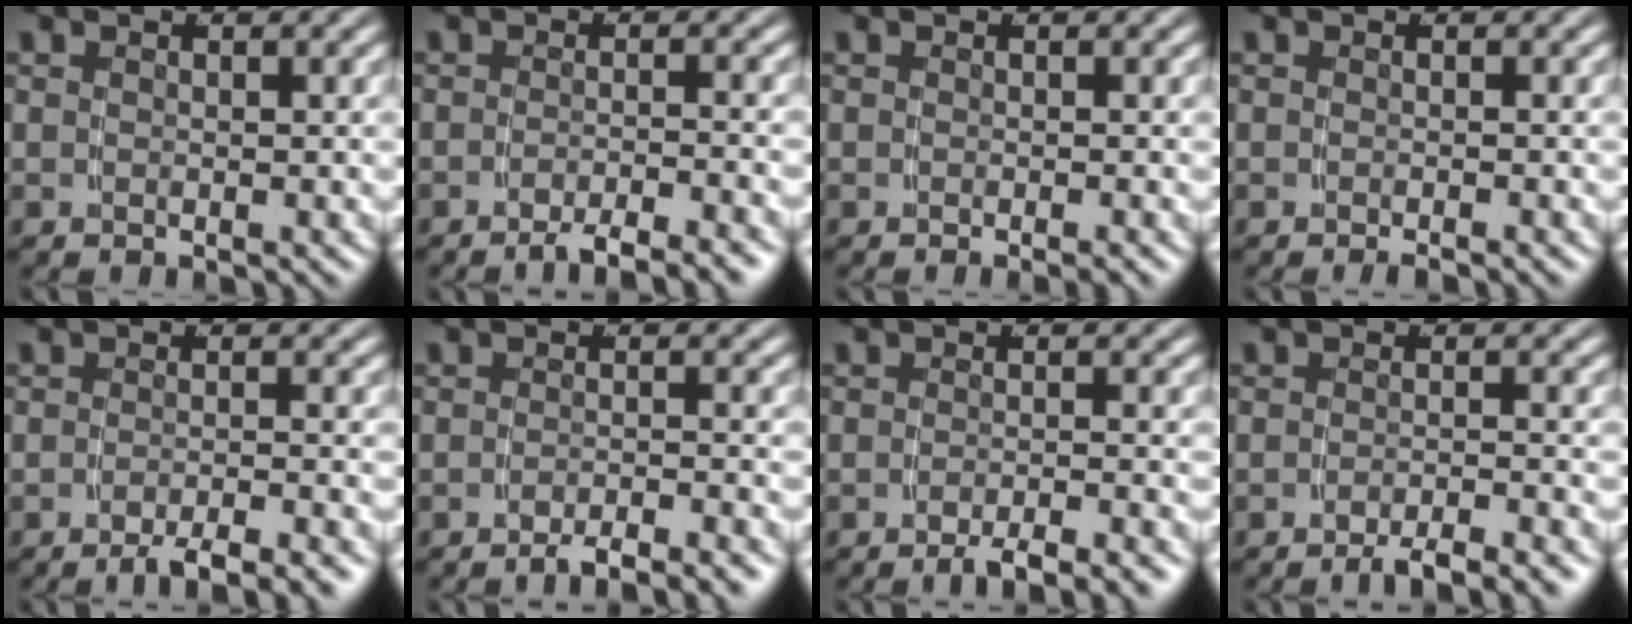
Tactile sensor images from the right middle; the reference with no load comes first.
{"total": 4.1, "force": [-3.6, 0.2, 2.0], "torque": [-0.022, 0.000, -0.058]}
{"total": 0.7, "force": [-0.5, -0.3, 0.4], "torque": [-0.007, 0.003, -0.009]}
{"total": 0.8, "force": [-0.7, -0.3, 0.2], "torque": [-0.001, 0.004, -0.014]}
{"total": 4.1, "force": [-3.5, 0.3, 2.2], "torque": [-0.027, 0.000, -0.056]}
{"total": 3.7, "force": [-3.4, 0.1, 1.6], "torque": [-0.015, 0.002, -0.056]}
{"total": 3.7, "force": [-3.2, 0.1, 1.9], "torque": [-0.022, 0.002, -0.053]}
{"total": 3.7, "force": [-3.2, 0.1, 1.8], "torque": [-0.021, 0.002, -0.054]}